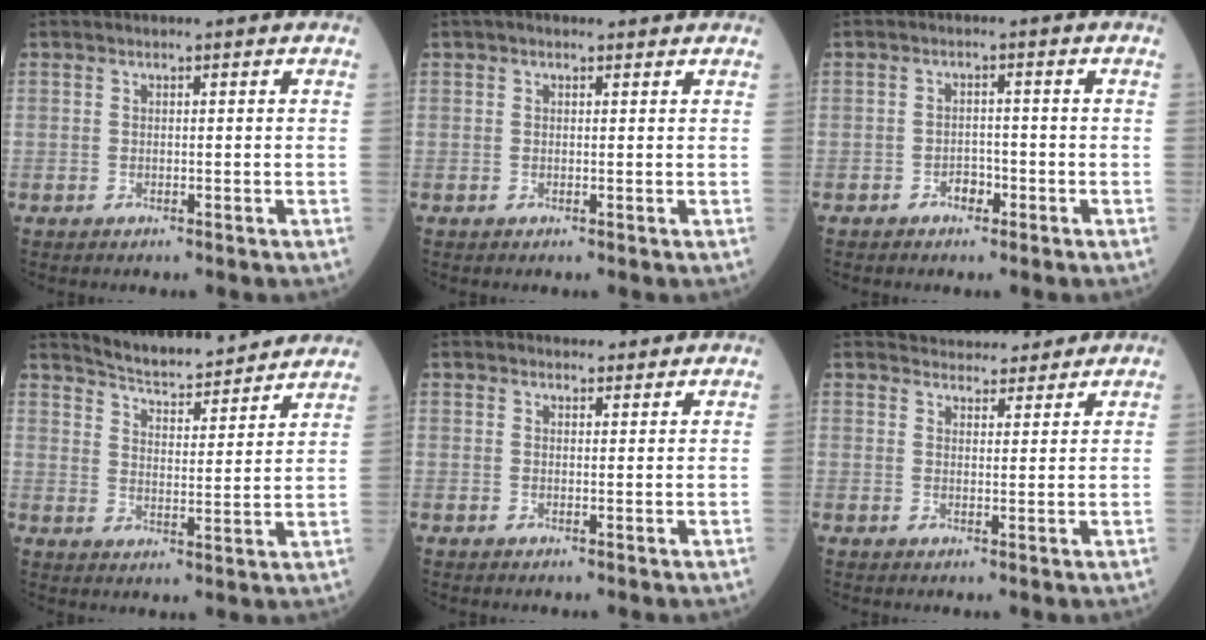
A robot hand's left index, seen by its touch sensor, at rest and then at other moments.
{"total": 1.6, "force": [1.1, 0.8, 0.7], "torque": [-0.014, 0.021, 0.015]}
{"total": 2.1, "force": [-1.4, 1.2, 1.1], "torque": [-0.016, 0.006, -0.022]}
{"total": 15.1, "force": [14.4, 1.5, 4.3], "torque": [-0.064, -0.004, 0.195]}
{"total": 3.4, "force": [3.2, 1.1, 0.5], "torque": [-0.007, 0.011, 0.042]}
{"total": 6.3, "force": [6.0, 1.7, 0.8], "torque": [-0.007, 0.013, 0.077]}